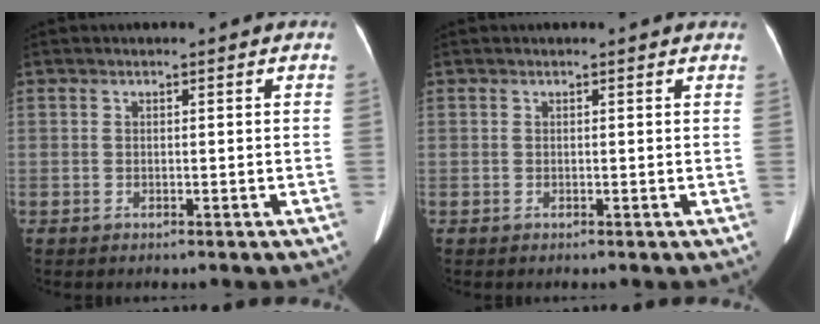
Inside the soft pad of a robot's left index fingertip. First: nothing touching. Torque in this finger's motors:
{"motor_torque": [0.29, -0.14, 0.00, 0.02]}